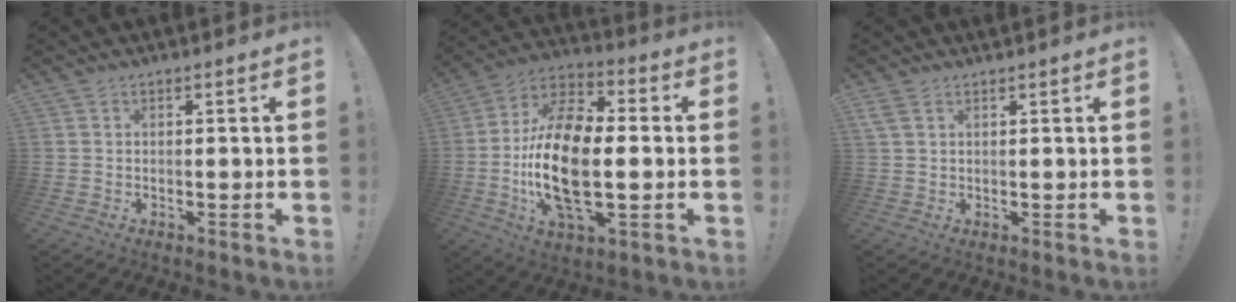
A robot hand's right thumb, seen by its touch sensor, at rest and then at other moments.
{"total": 22.0, "force": [-2.5, 10.8, 19.0], "torque": [-0.382, 0.004, -0.043]}
{"total": 1.4, "force": [0.7, 0.5, 1.1], "torque": [-0.026, 0.005, 0.014]}